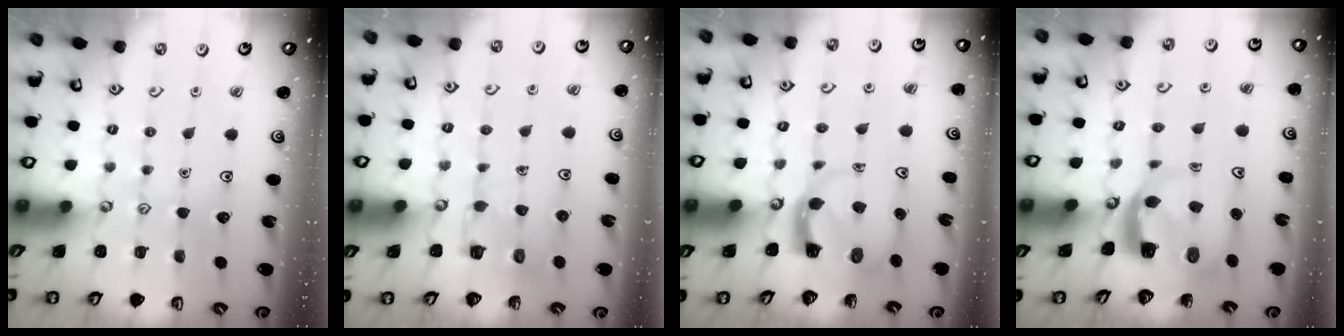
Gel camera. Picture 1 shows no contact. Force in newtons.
{"total": 3.7, "press": 3.7, "slide": 0.1}
{"total": 3.8, "press": 3.8, "slide": 0.5}
{"total": 5.2, "press": 5.1, "slide": 0.5}